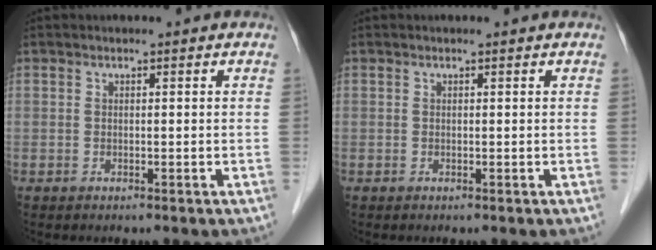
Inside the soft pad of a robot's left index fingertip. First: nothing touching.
{"total": 0.0}